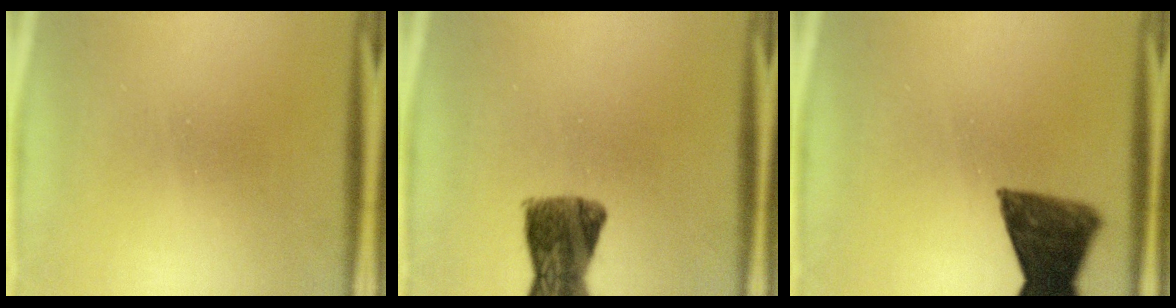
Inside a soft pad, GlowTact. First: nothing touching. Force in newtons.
{"total": 8.4}
{"total": 10.0}